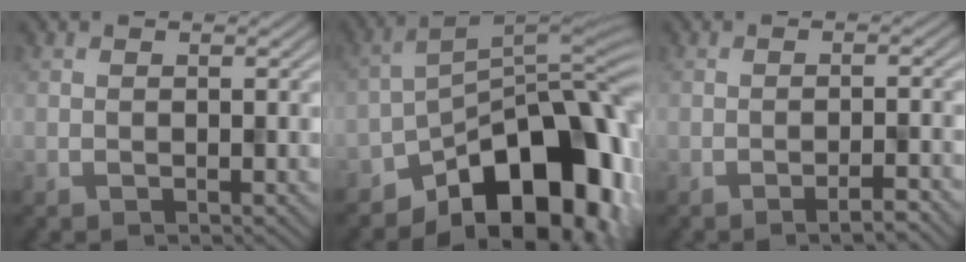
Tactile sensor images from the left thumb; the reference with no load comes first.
{"total": 15.7, "force": [-9.3, 7.7, 10.0], "torque": [-0.123, -0.008, -0.161]}
{"total": 2.7, "force": [-1.9, 0.3, 1.9], "torque": [-0.030, 0.007, -0.035]}